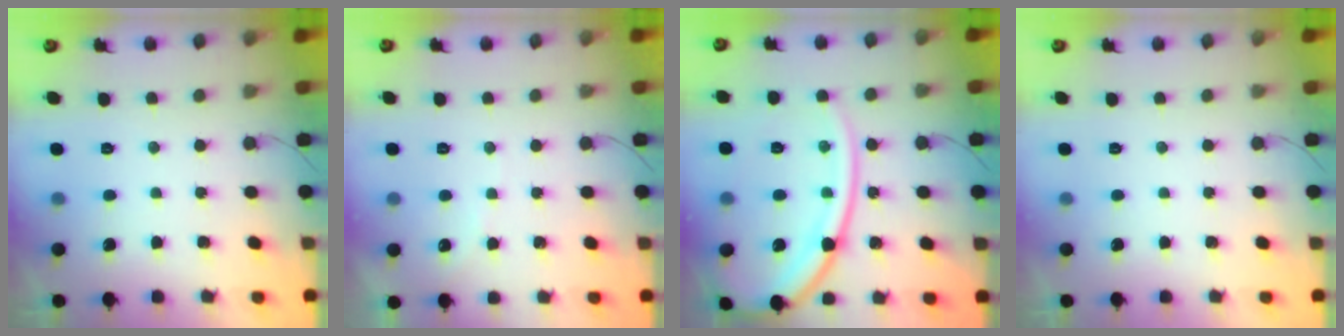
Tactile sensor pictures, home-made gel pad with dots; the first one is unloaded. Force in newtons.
{"total": 2.8, "press": 2.8, "slide": 0.5}
{"total": 18.3, "press": 18.2, "slide": 2.0}
{"total": 0.0}